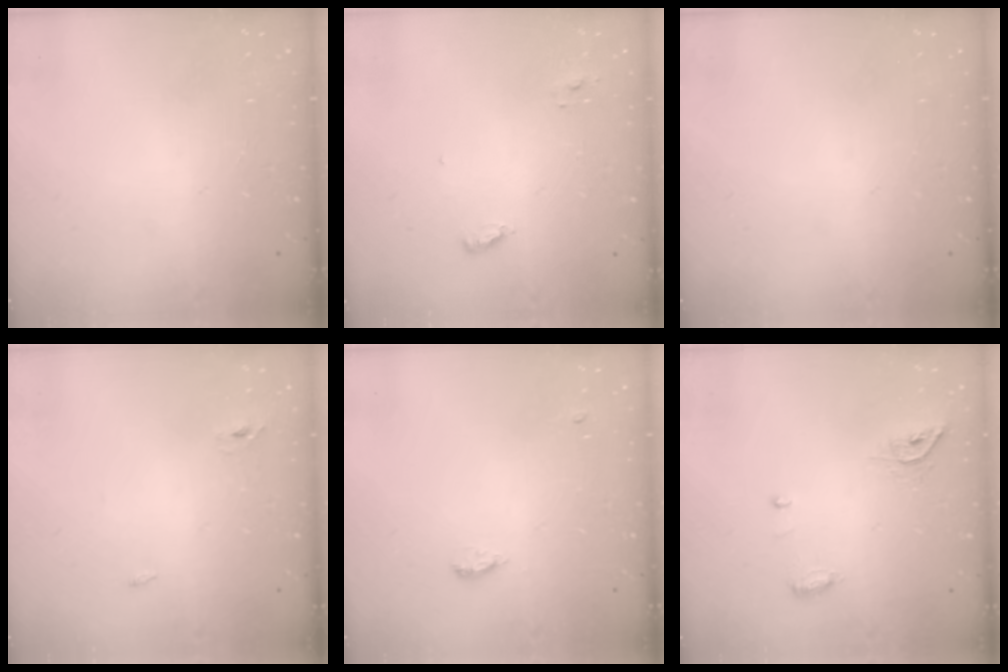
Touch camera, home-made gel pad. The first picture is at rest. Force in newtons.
{"total": 5.9, "press": 5.9, "slide": 0.3}
{"total": 0.0}
{"total": 2.3, "press": 2.1, "slide": 1.0}
{"total": 8.1, "press": 5.6, "slide": 5.8}
{"total": 8.5, "press": 7.0, "slide": 4.8}